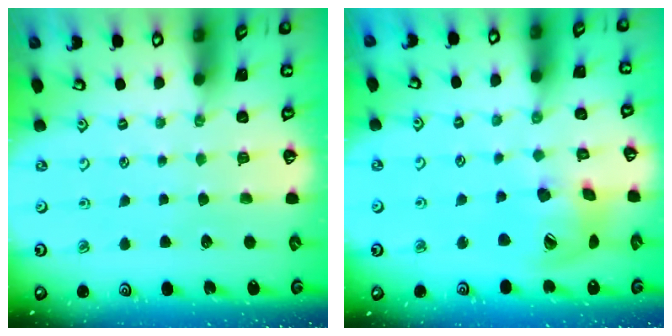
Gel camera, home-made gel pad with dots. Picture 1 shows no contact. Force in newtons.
{"total": 16.1, "press": 16.0, "slide": 2.5}